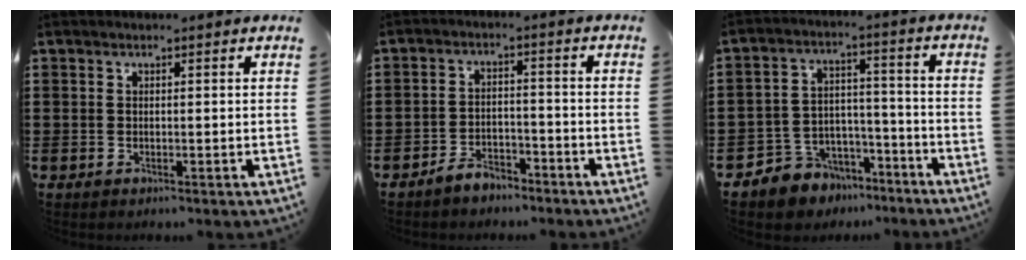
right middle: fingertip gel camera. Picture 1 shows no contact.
{"total": 3.9, "force": [-3.7, 1.1, 0.5], "torque": [-0.012, 0.007, -0.076]}
{"total": 6.0, "force": [-5.1, 3.1, -0.6], "torque": [-0.006, 0.015, -0.103]}